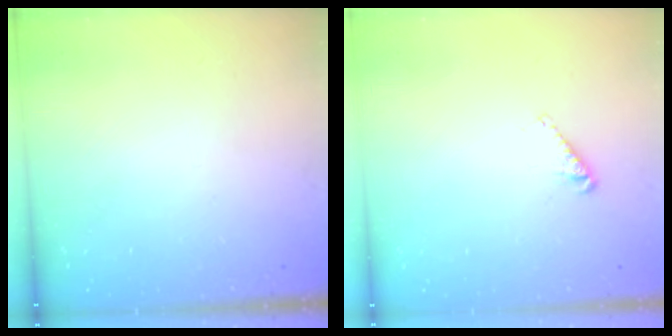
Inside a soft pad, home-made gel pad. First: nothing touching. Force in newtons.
{"total": 3.2, "press": 3.1, "slide": 0.5}